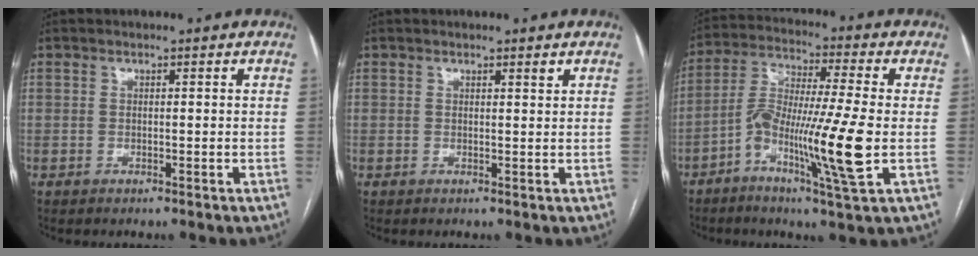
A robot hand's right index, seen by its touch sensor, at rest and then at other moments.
{"total": 0.8, "force": [0.7, 0.0, 0.4], "torque": [-0.007, -0.001, 0.010]}
{"total": 13.6, "force": [-3.9, 0.0, 13.1], "torque": [-0.260, -0.004, -0.078]}